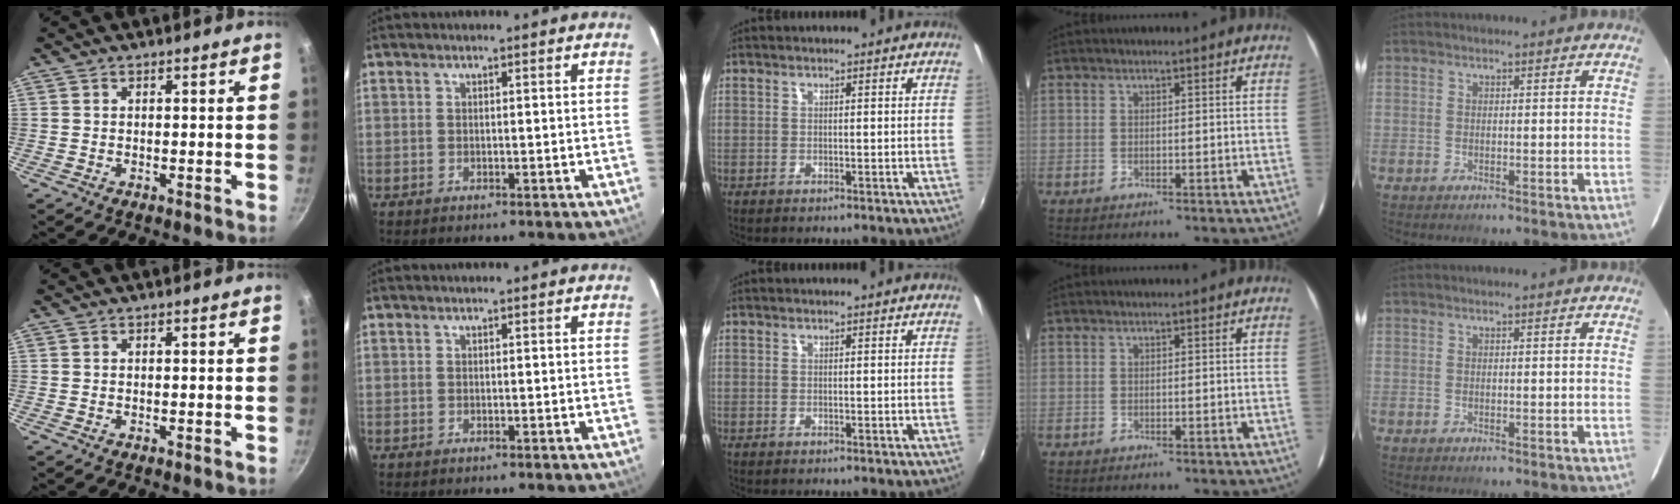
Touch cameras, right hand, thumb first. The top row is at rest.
{}